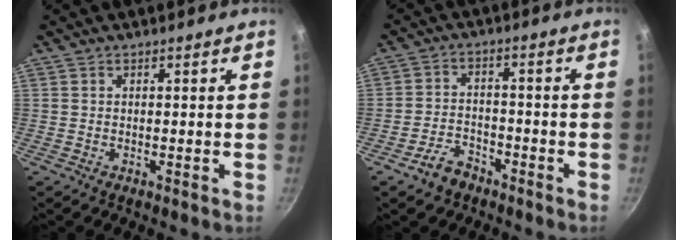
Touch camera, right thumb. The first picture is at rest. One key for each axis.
{"total": 5.7, "fx": -3.9, "fy": 3.5, "fz": 2.3, "tx": -0.032, "ty": 0.039, "tz": -0.071}